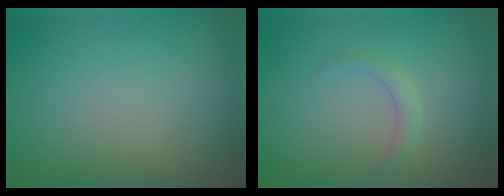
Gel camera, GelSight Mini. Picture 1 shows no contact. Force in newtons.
{"total": 1.2, "press": 1.2, "slide": 0.1}